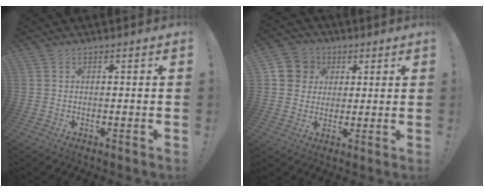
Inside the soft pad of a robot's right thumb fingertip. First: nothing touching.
{"total": 8.5, "force": [2.0, 8.0, 2.0], "torque": [-0.029, -0.006, 0.046]}